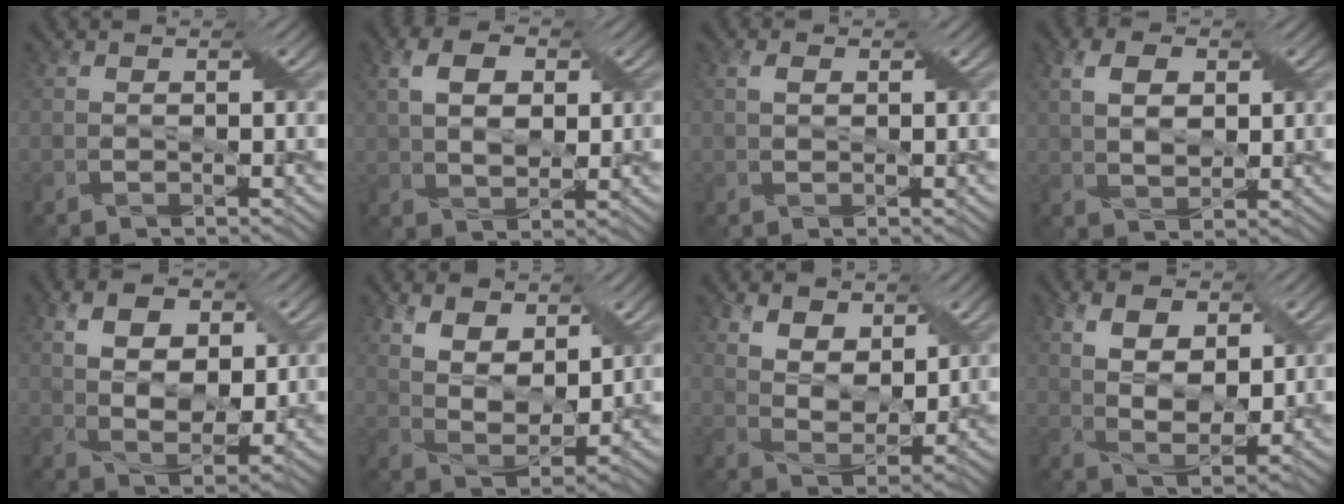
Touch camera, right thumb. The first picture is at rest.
{"total": 6.2, "force": [1.7, 3.8, 4.5], "torque": [-0.091, 0.007, 0.028]}
{"total": 1.4, "force": [0.5, 0.8, 1.0], "torque": [-0.023, 0.004, 0.009]}
{"total": 5.2, "force": [1.6, 3.2, 3.8], "torque": [-0.080, 0.004, 0.029]}
{"total": 8.4, "force": [2.5, 5.1, 6.2], "torque": [-0.123, 0.001, 0.044]}
{"total": 8.6, "force": [4.5, 4.7, 5.6], "torque": [-0.129, -0.005, 0.087]}
{"total": 7.1, "force": [3.9, 4.1, 4.2], "torque": [-0.096, -0.011, 0.074]}
{"total": 8.0, "force": [2.9, 4.6, 5.8], "torque": [-0.119, 0.000, 0.052]}